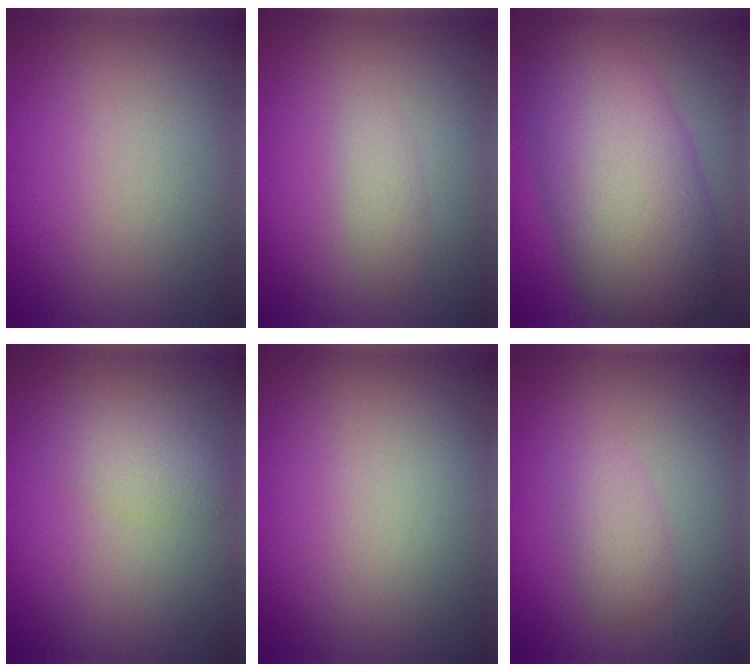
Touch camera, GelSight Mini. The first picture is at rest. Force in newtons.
{"total": 1.2, "press": 1.2, "slide": 0.0}
{"total": 11.8, "press": 11.7, "slide": 0.5}
{"total": 2.1, "press": 2.1, "slide": 0.0}
{"total": 0.0}
{"total": 2.1, "press": 2.1, "slide": 0.1}